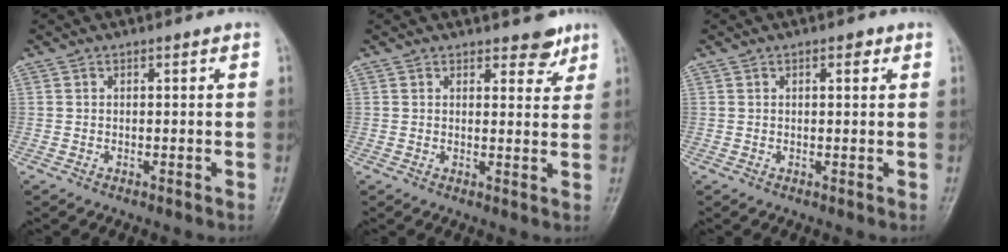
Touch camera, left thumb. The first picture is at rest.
{"total": 3.8, "force": [2.9, 1.8, 1.6], "torque": [0.002, -0.018, 0.038]}
{"total": 1.7, "force": [0.8, 0.8, 1.3], "torque": [-0.014, 0.000, 0.009]}